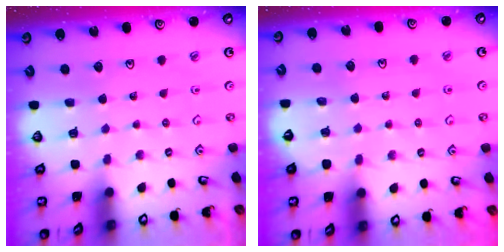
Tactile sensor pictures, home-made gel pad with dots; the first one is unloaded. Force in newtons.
{"total": 3.7, "press": 3.6, "slide": 0.5}